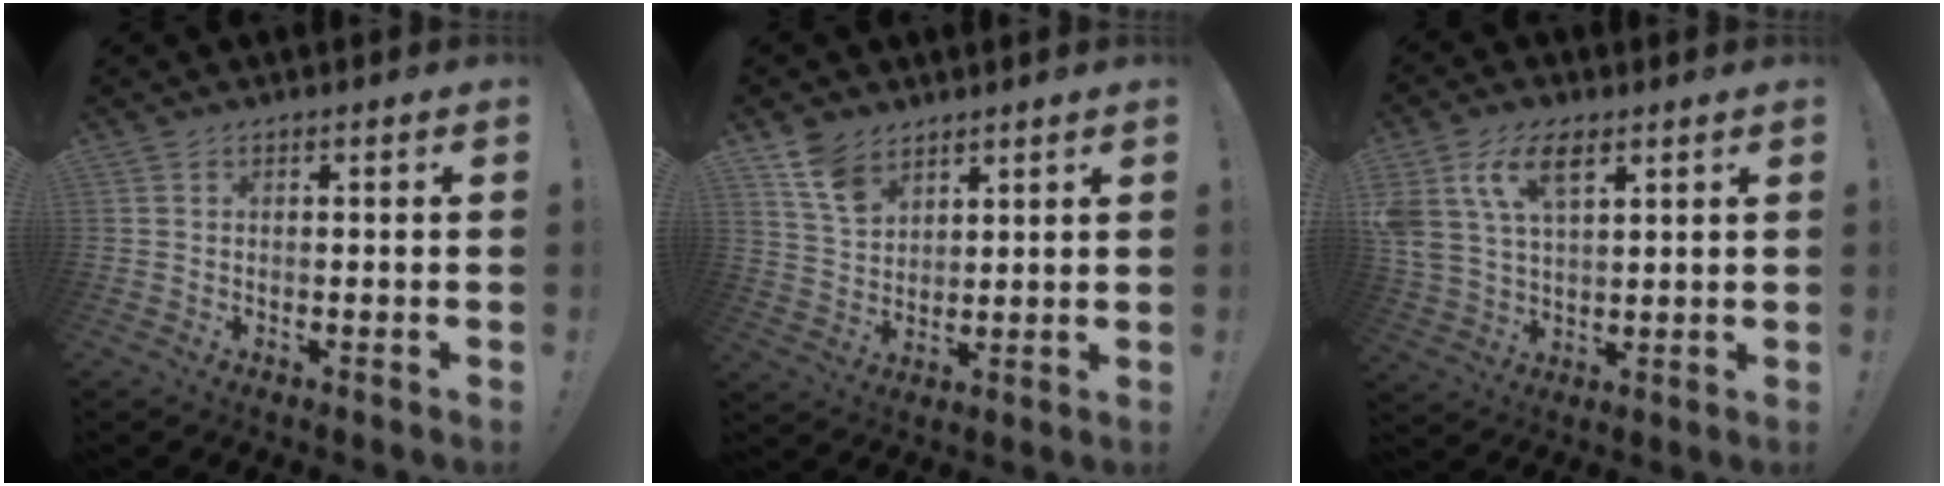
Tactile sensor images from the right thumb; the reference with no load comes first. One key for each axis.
{"total": 9.3, "fx": 6.5, "fy": 5.5, "fz": 3.9, "tx": -0.069, "ty": -0.033, "tz": 0.127}
{"total": 12.3, "fx": 6.4, "fy": 6.9, "fz": 8.0, "tx": -0.157, "ty": -0.017, "tz": 0.118}